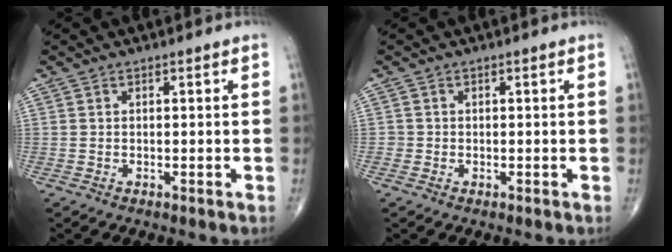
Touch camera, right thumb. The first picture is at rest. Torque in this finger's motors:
{"motor_torque": [-0.01, -0.07, 0.18, 0.12, 0.00]}